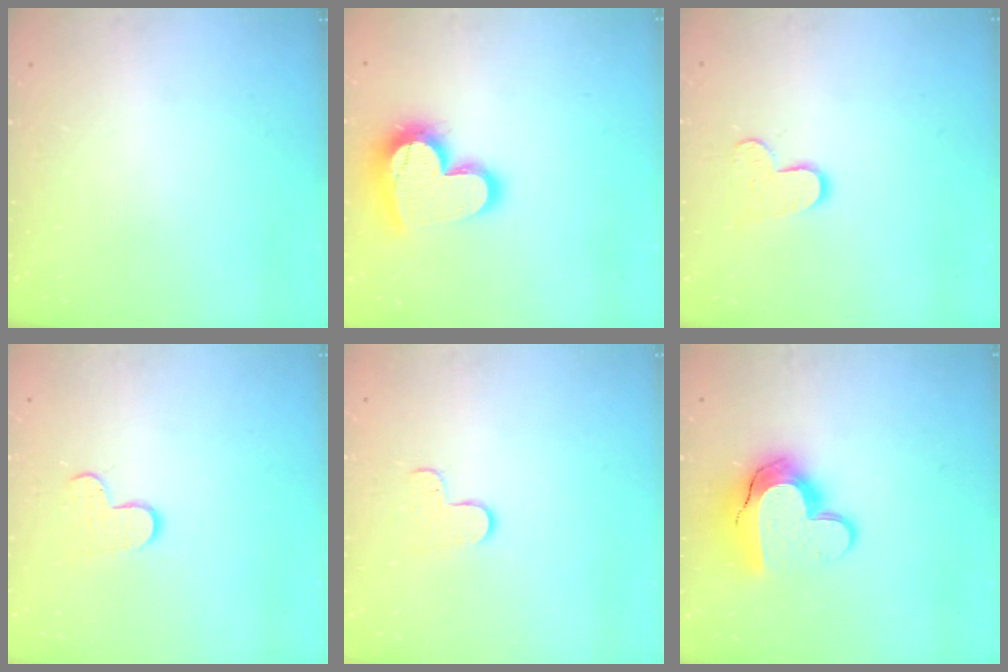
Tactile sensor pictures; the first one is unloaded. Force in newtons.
{"total": 17.4, "press": 17.3, "slide": 1.3}
{"total": 8.0, "press": 8.0, "slide": 0.6}
{"total": 7.9, "press": 7.9, "slide": 0.5}
{"total": 5.4, "press": 5.4, "slide": 0.5}
{"total": 15.4, "press": 15.3, "slide": 1.1}